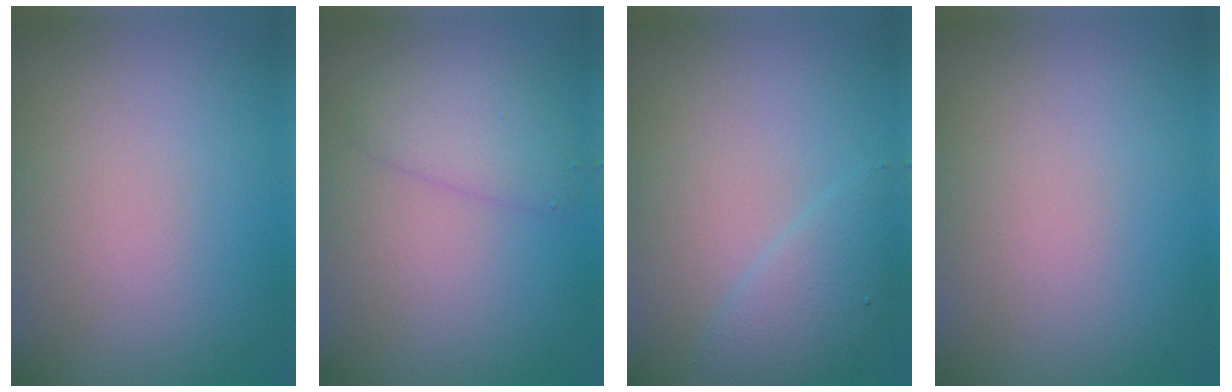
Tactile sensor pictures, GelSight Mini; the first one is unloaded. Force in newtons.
{"total": 2.8, "press": 2.8, "slide": 0.1}
{"total": 2.6, "press": 2.6, "slide": 0.1}
{"total": 0.0}